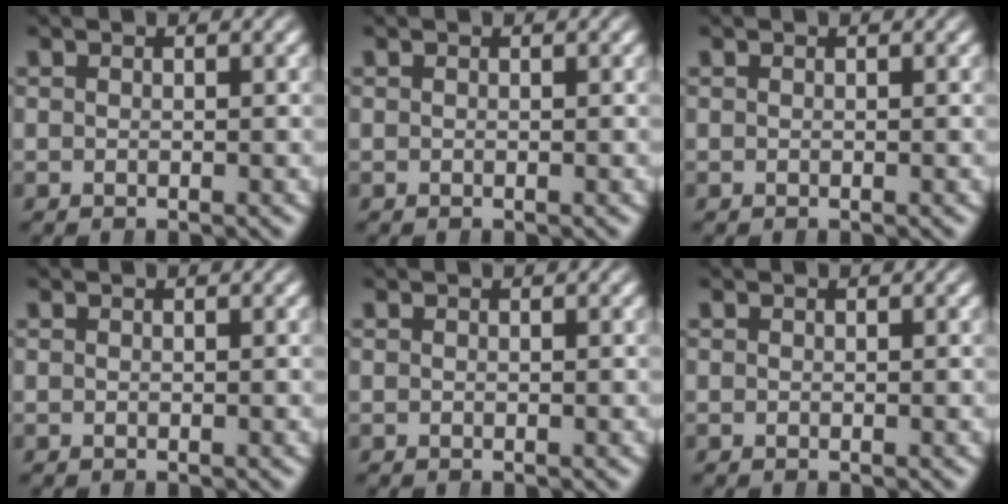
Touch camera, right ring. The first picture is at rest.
{"total": 0.0}
{"total": 0.0}
{"total": 0.0}
{"total": 0.0}
{"total": 0.0}